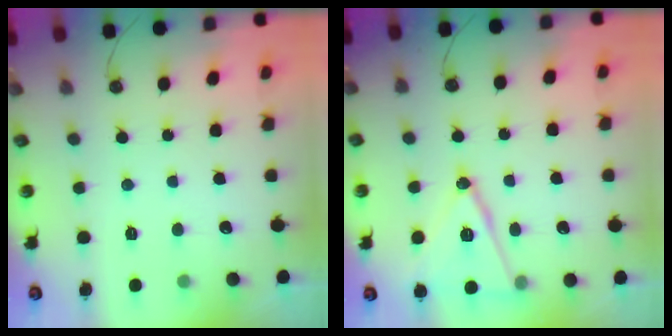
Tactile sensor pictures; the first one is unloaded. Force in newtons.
{"total": 14.9, "press": 14.6, "slide": 3.1}